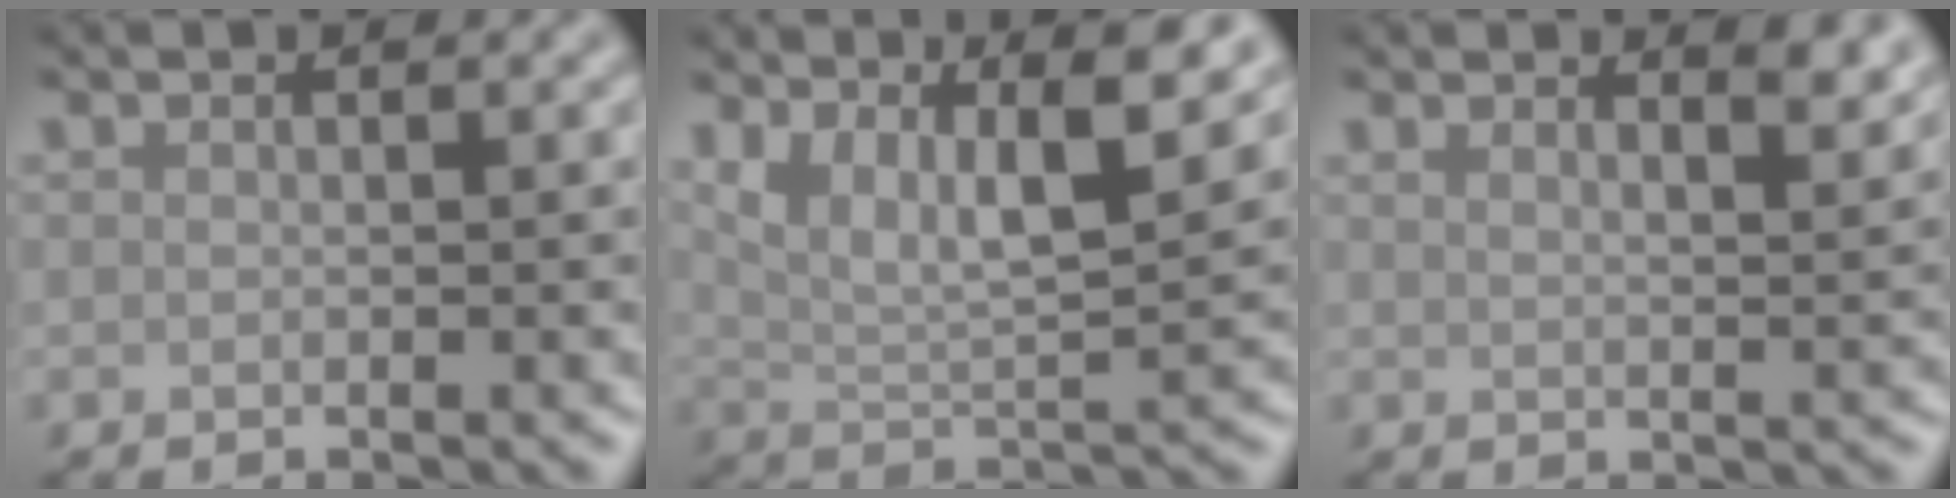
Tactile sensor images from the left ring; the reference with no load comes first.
{"total": 9.3, "force": [5.4, 2.3, 7.2], "torque": [-0.120, 0.008, 0.081]}
{"total": 4.2, "force": [3.2, 1.3, 2.3], "torque": [-0.017, 0.014, 0.027]}